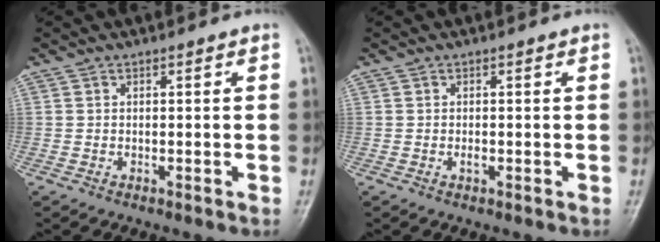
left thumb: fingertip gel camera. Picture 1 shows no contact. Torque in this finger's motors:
{"motor_torque": [-0.07, 0.10, 0.40, 0.11, 0.00]}